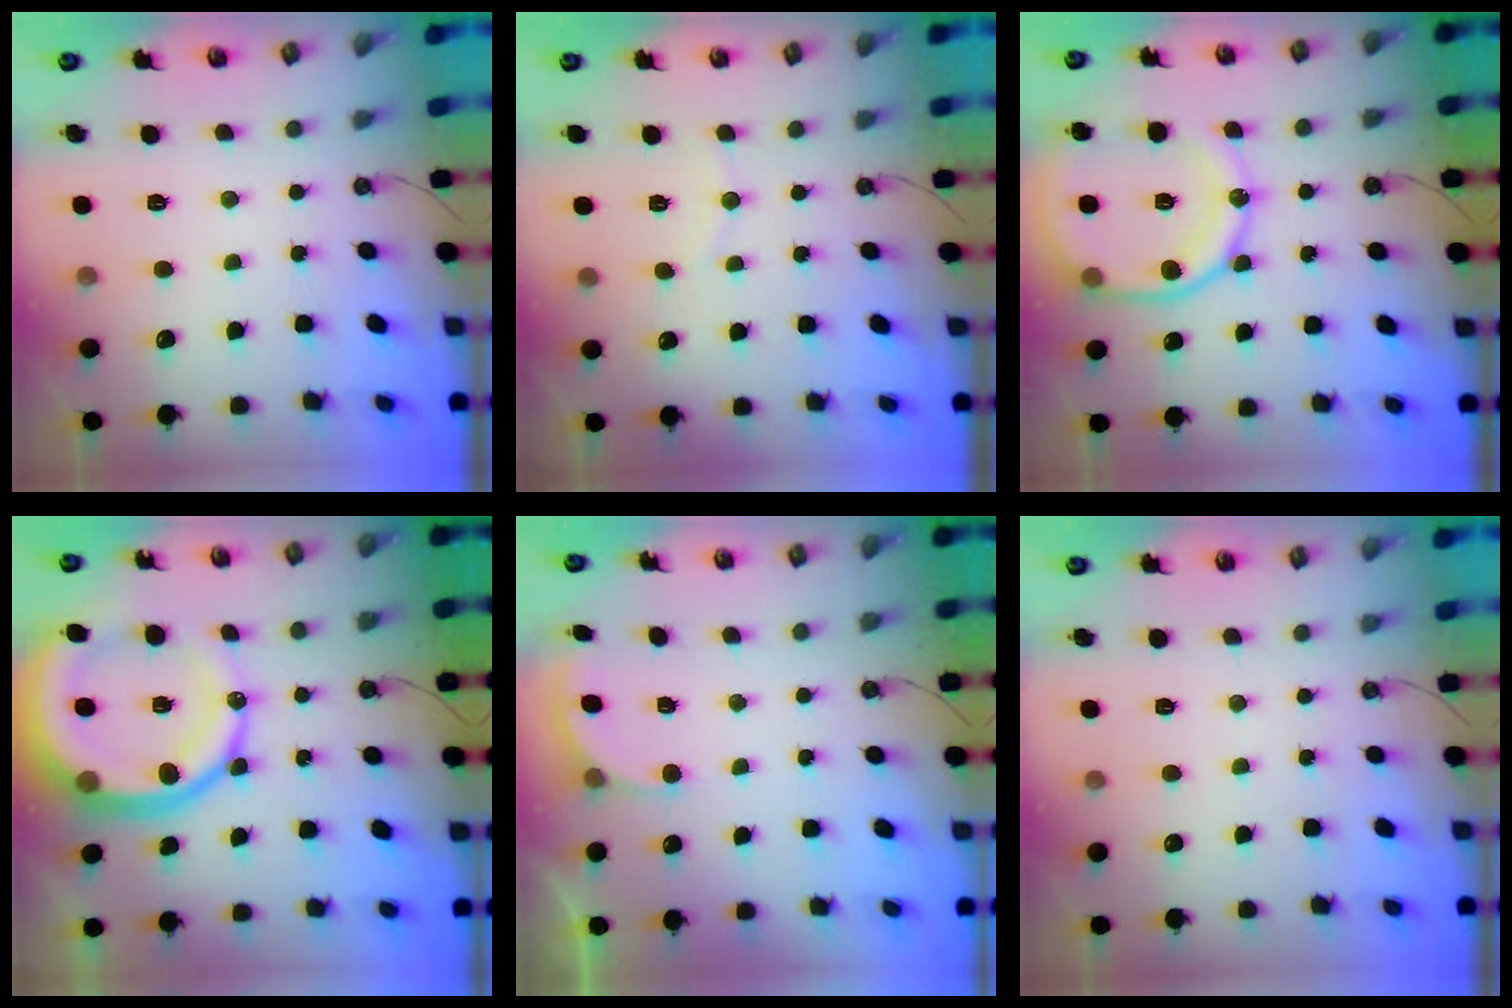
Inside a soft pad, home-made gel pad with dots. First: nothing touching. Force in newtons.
{"total": 2.7, "press": 2.7, "slide": 0.3}
{"total": 15.7, "press": 15.6, "slide": 1.4}
{"total": 22.5, "press": 22.4, "slide": 2.6}
{"total": 2.8, "press": 2.6, "slide": 1.0}
{"total": 0.0}